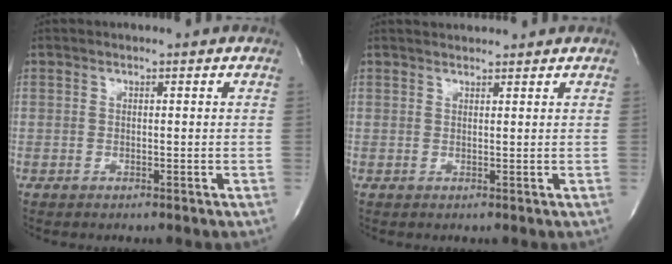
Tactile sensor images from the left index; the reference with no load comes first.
{"total": 3.1, "force": [3.1, 0.3, 0.5], "torque": [-0.011, 0.024, 0.047]}